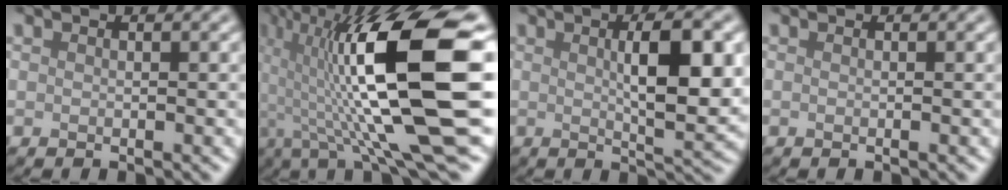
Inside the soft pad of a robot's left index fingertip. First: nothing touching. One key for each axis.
{"total": 14.9, "fx": 0.3, "fy": 3.0, "fz": 14.6, "tx": -0.250, "ty": 0.018, "tz": 0.004}
{"total": 6.6, "fx": 1.0, "fy": 1.5, "fz": 6.4, "tx": -0.090, "ty": 0.003, "tz": 0.019}
{"total": 0.0}